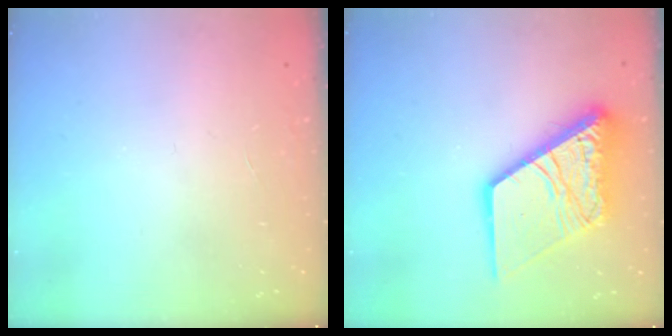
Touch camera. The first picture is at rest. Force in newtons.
{"total": 19.4, "press": 19.2, "slide": 2.3}